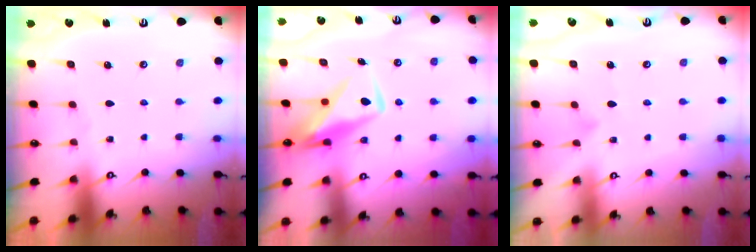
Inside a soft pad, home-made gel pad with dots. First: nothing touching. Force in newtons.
{"total": 11.4, "press": 11.3, "slide": 1.1}
{"total": 3.9, "press": 3.8, "slide": 0.2}